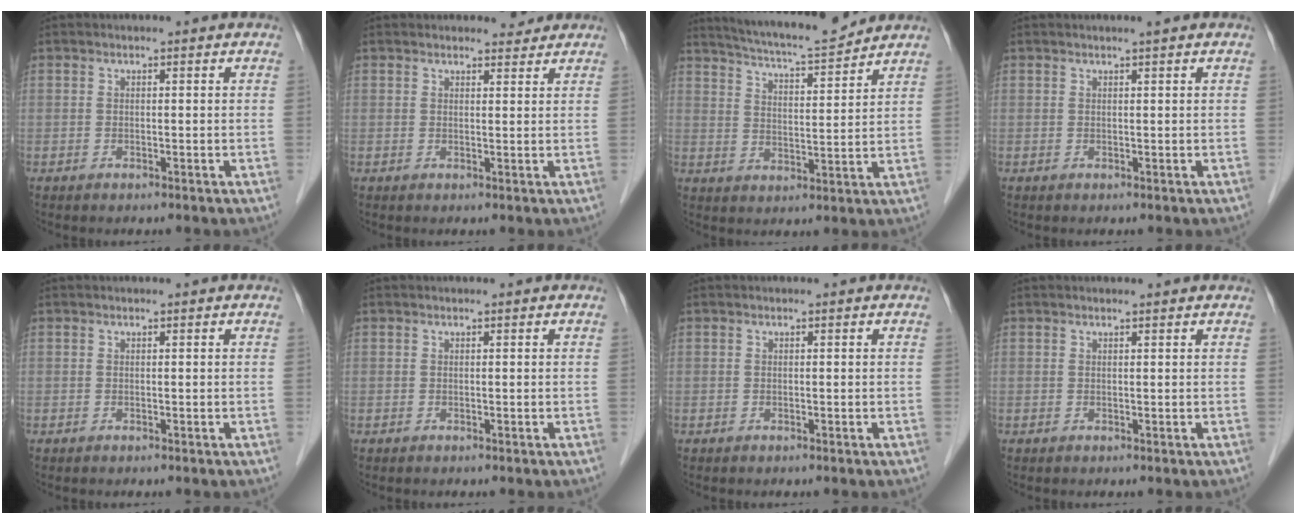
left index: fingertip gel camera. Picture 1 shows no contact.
{"total": 2.2, "force": [2.1, 0.6, 0.0], "torque": [-0.003, -0.002, 0.026]}
{"total": 11.5, "force": [10.7, 0.4, 4.0], "torque": [-0.074, 0.003, 0.170]}
{"total": 0.6, "force": [0.5, -0.2, 0.4], "torque": [-0.015, -0.004, 0.013]}
{"total": 0.0}
{"total": 0.0}
{"total": 0.0}
{"total": 1.2, "force": [1.2, 0.0, 0.4], "torque": [-0.011, 0.009, 0.018]}